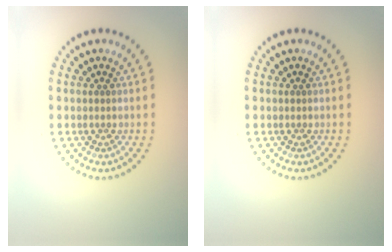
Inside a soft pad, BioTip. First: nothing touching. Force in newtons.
{"total": 0.0}